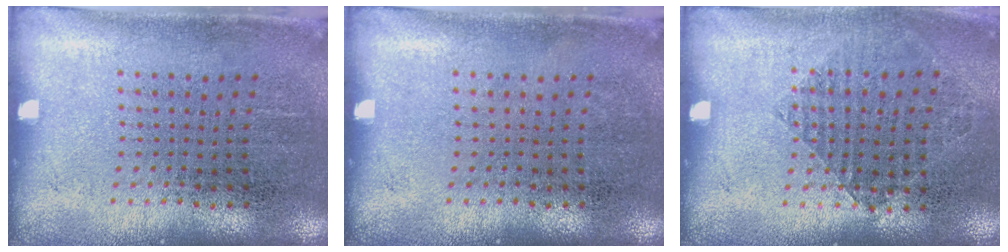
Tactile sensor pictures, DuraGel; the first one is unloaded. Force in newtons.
{"total": 0.0}
{"total": 0.9, "press": 0.8, "slide": 0.3}